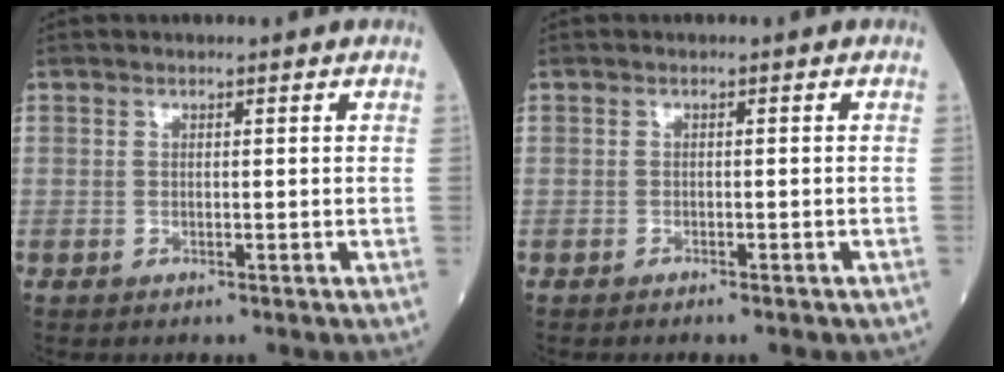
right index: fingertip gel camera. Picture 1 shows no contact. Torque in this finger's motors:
{"motor_torque": [-0.12, -0.07, 0.05, -0.02]}